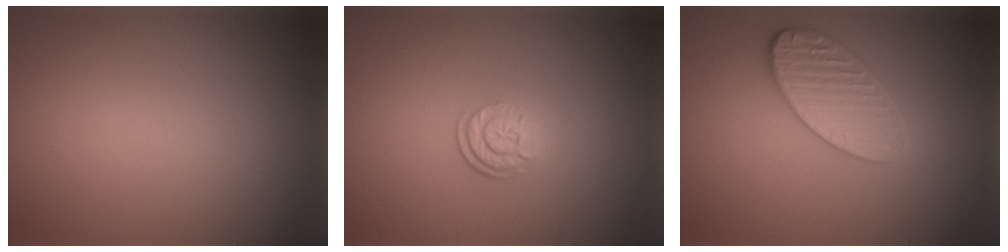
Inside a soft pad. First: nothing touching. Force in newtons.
{"total": 2.5, "press": 1.9, "slide": 1.7}
{"total": 3.8, "press": 3.5, "slide": 1.4}